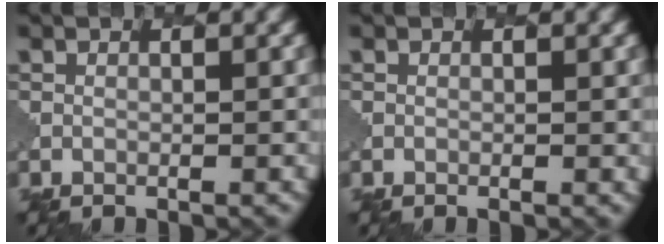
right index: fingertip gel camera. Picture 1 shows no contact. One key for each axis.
{"total": 0.5, "fx": 0.0, "fy": 0.2, "fz": 0.5, "tx": -0.005, "ty": -0.003, "tz": 0.002}